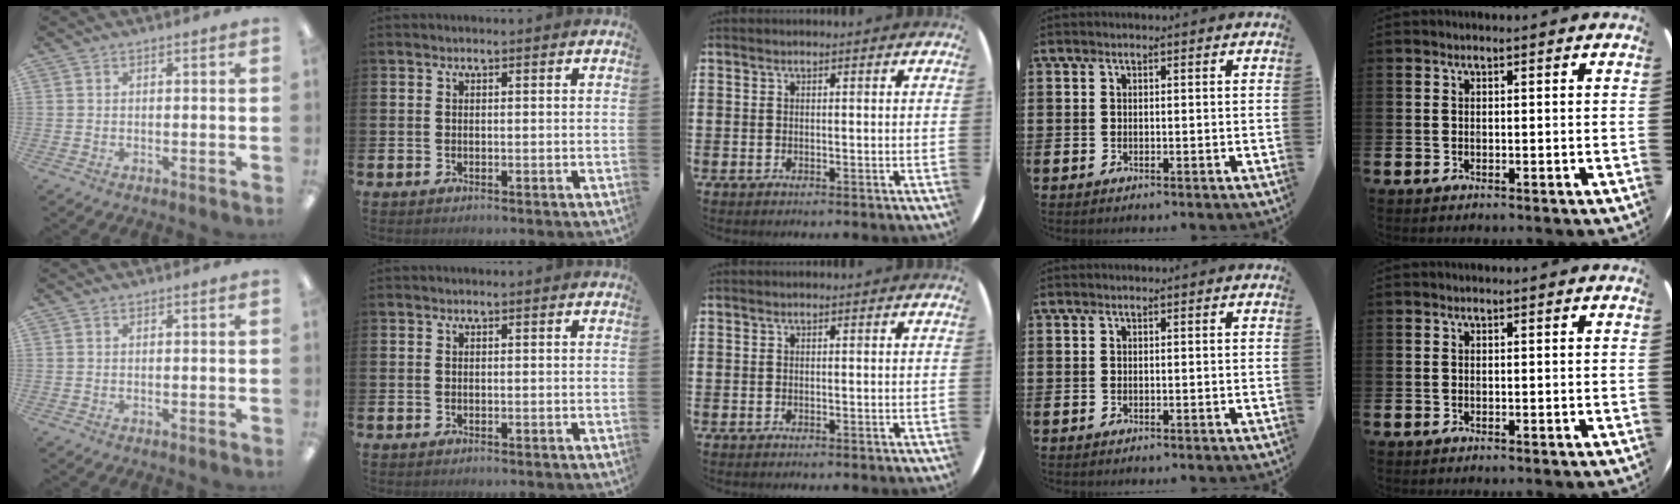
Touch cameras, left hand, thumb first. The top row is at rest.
{}